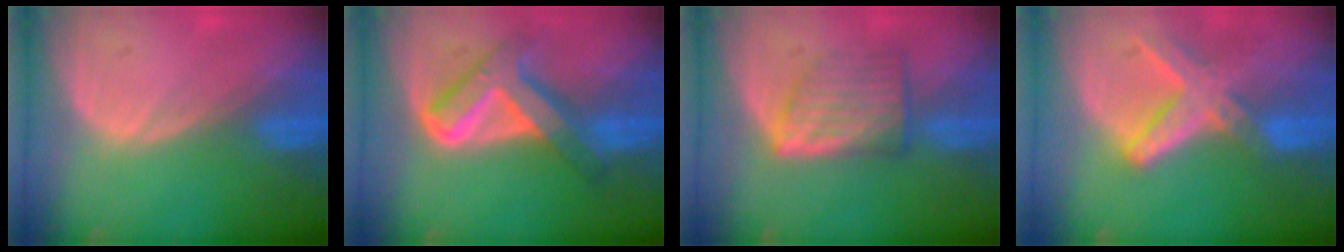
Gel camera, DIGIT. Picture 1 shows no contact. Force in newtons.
{"total": 8.0, "press": 8.0, "slide": 0.7}
{"total": 6.6, "press": 6.1, "slide": 2.5}
{"total": 8.2, "press": 7.1, "slide": 4.1}